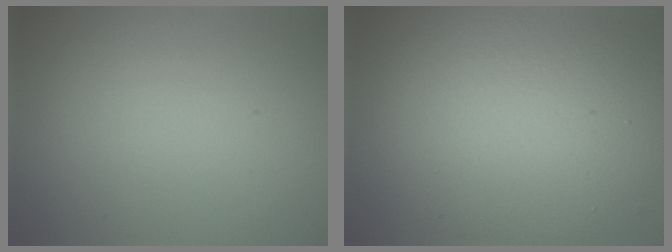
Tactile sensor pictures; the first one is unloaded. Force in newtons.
{"total": 11.5, "press": 11.5, "slide": 0.3}